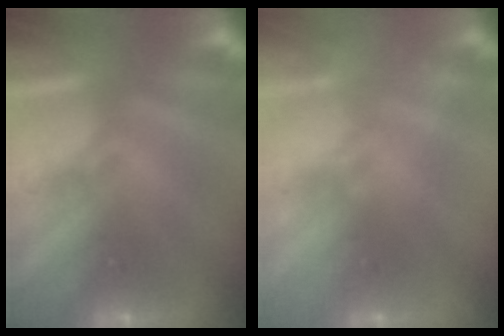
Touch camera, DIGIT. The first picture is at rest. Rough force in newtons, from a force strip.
{"total": 2.3}